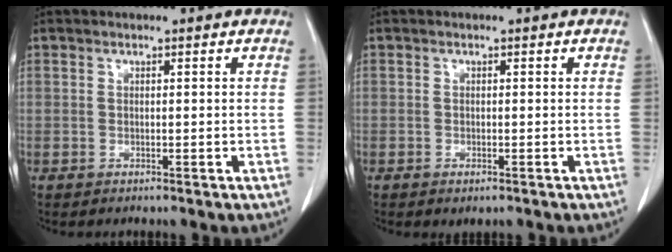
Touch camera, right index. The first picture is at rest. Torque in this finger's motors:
{"motor_torque": [0.28, -0.25, 0.07, 0.00]}